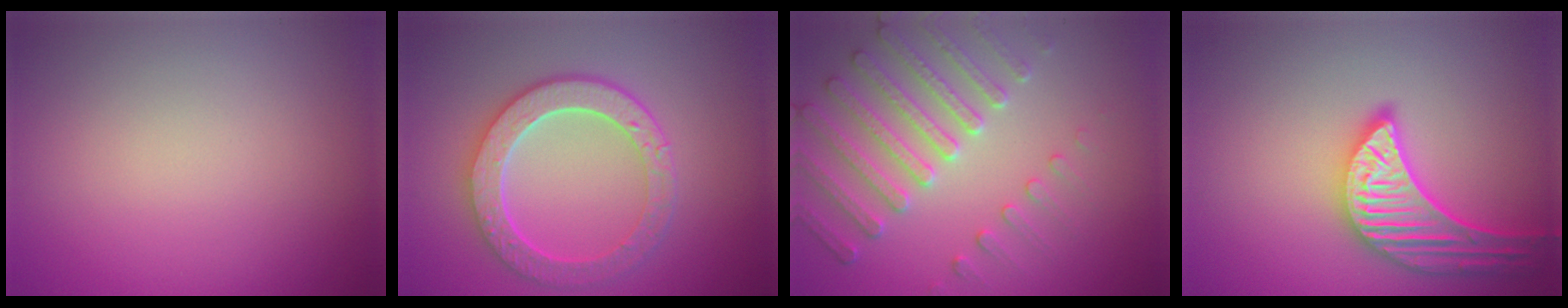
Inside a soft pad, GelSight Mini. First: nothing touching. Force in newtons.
{"total": 5.6, "press": 4.7, "slide": 3.1}
{"total": 4.7, "press": 4.4, "slide": 1.7}
{"total": 5.2, "press": 4.7, "slide": 2.2}